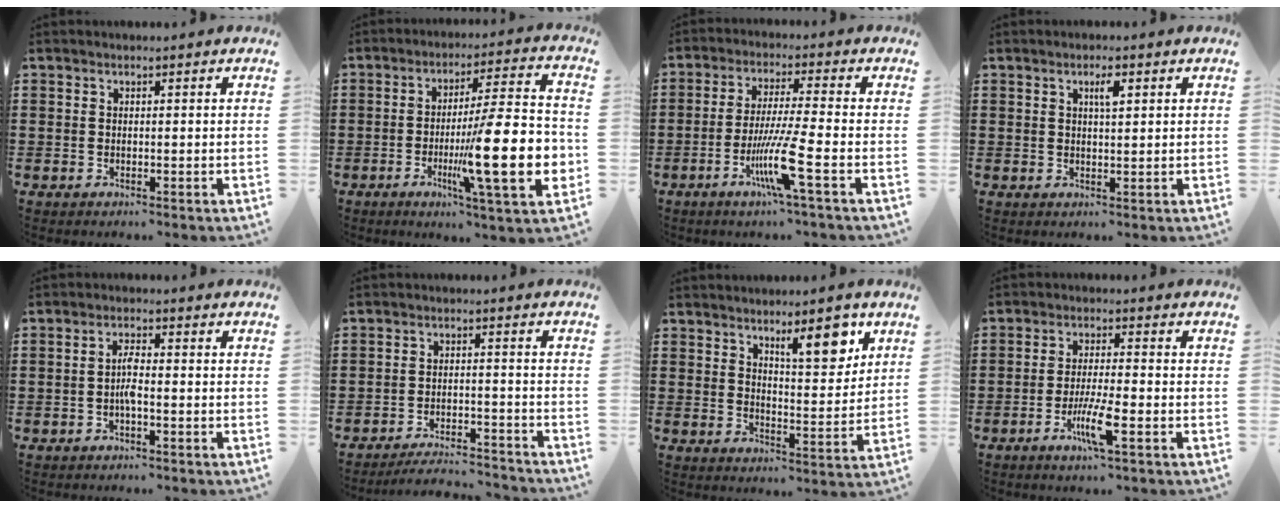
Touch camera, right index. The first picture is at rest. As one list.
[{"total": 17.9, "force": [-4.4, 3.3, 17.1], "torque": [-0.271, -0.011, -0.069]}, {"total": 9.0, "force": [-3.9, -0.2, 8.1], "torque": [-0.161, -0.017, -0.074]}, {"total": 2.3, "force": [1.0, 0.6, 2.0], "torque": [-0.035, 0.002, 0.012]}, {"total": 2.8, "force": [-0.8, 0.5, 2.7], "torque": [-0.065, -0.002, -0.020]}, {"total": 4.3, "force": [-4.2, 0.3, 0.7], "torque": [-0.015, 0.003, -0.087]}, {"total": 7.5, "force": [4.8, 2.4, 5.2], "torque": [-0.074, -0.012, 0.076]}, {"total": 6.3, "force": [-2.8, 0.7, 5.6], "torque": [-0.111, -0.012, -0.051]}]